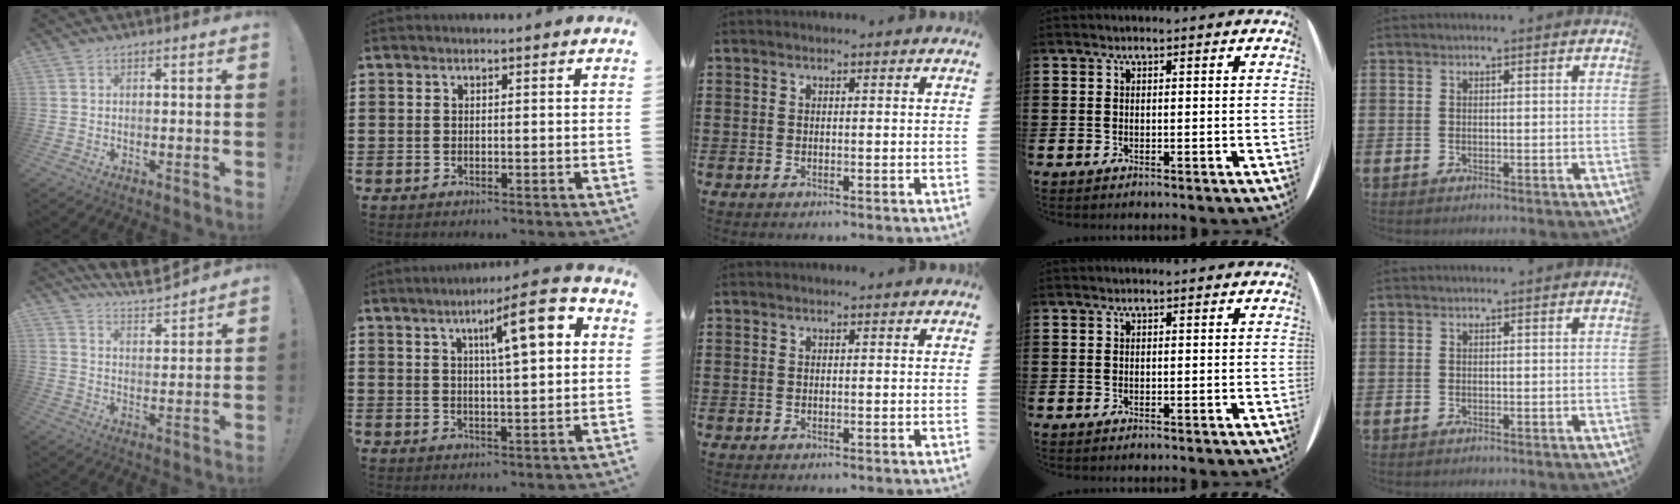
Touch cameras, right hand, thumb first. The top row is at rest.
{"thumb": {"total": 8.1, "force": [7.6, 1.4, 2.7], "torque": [-0.060, -0.066, 0.136]}, "index": {"total": 9.8, "force": [3.4, 2.0, 9.0], "torque": [-0.150, -0.002, 0.048]}}